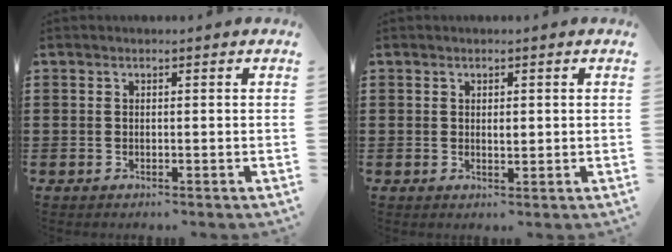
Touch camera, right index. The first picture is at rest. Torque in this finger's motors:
{"motor_torque": [0.41, -0.24, 0.01, 0.01]}